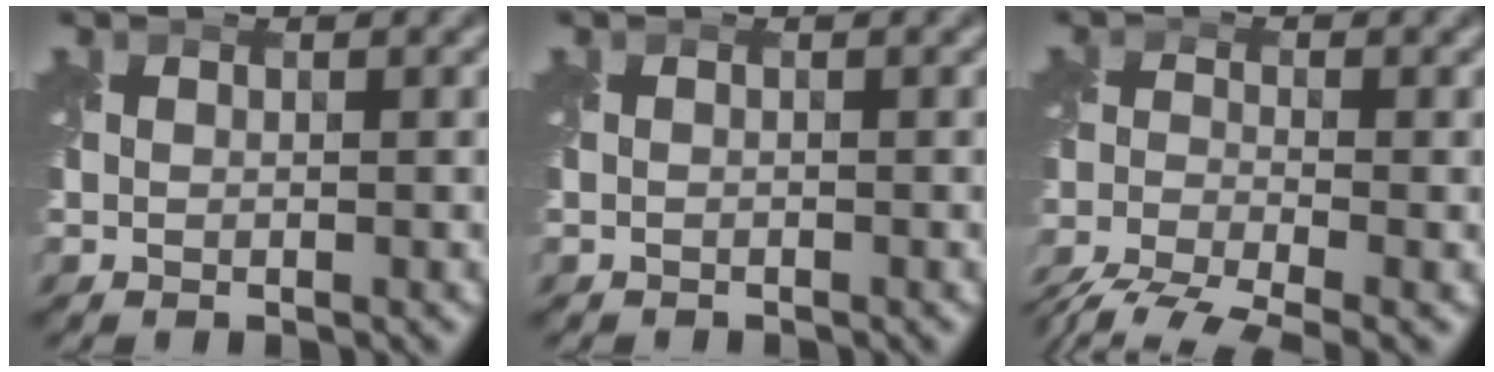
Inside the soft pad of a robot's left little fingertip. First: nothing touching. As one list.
[{"total": 0.6, "force": [-0.6, 0.1, 0.0], "torque": [0.000, -0.008, -0.010]}, {"total": 7.2, "force": [-6.1, 1.7, 3.5], "torque": [-0.073, -0.030, -0.113]}]